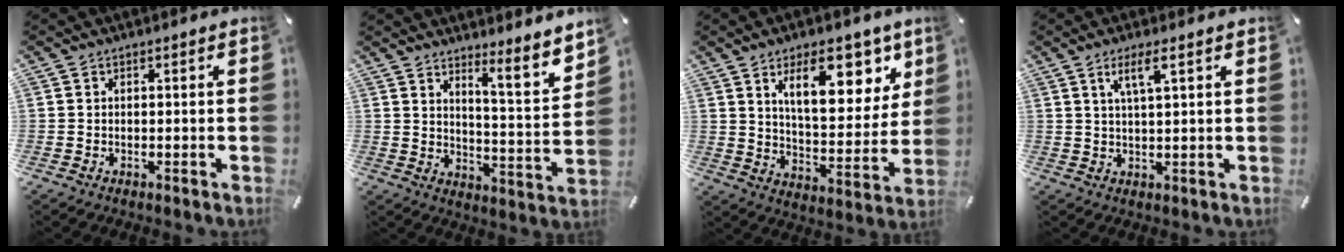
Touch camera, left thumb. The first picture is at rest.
{"total": 8.4, "force": [7.4, 0.6, 3.9], "torque": [-0.051, -0.075, 0.123]}
{"total": 16.7, "force": [9.2, 8.0, 11.5], "torque": [-0.158, -0.040, 0.150]}
{"total": 5.1, "force": [2.3, 0.7, 4.5], "torque": [-0.094, 0.001, 0.037]}